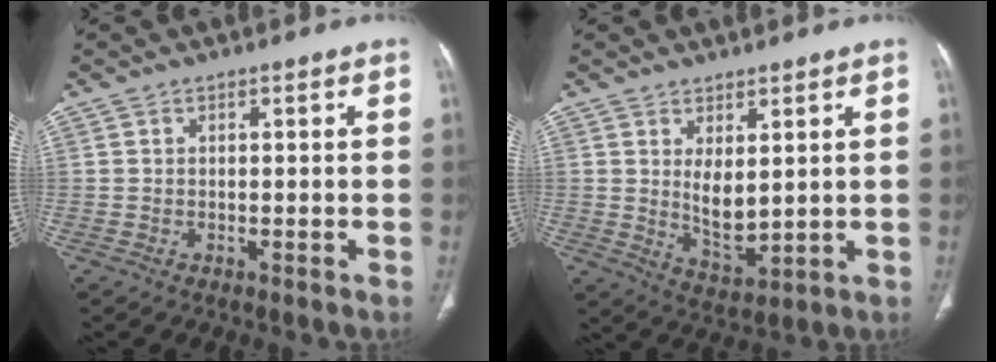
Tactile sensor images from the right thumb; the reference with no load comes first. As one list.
[{"total": 6.3, "force": [1.6, 3.2, 5.2], "torque": [-0.079, -0.027, 0.045]}]